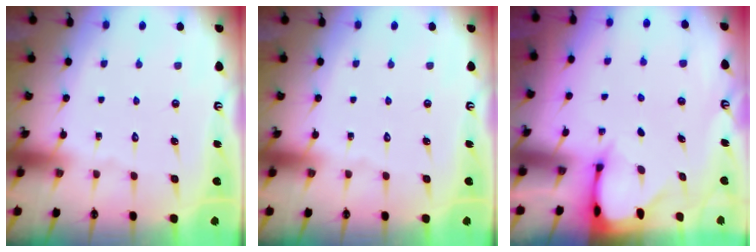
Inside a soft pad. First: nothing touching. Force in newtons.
{"total": 0.0}
{"total": 2.0, "press": 2.0, "slide": 0.1}